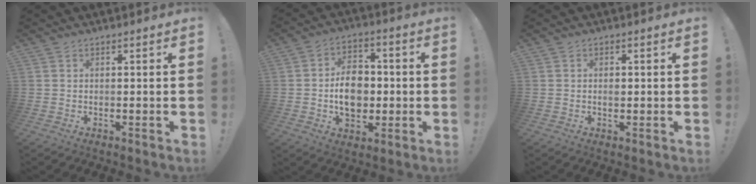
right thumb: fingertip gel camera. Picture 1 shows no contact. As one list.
[{"total": 12.2, "force": [-1.2, 9.0, 8.2], "torque": [-0.140, 0.012, -0.018]}, {"total": 1.2, "force": [-0.2, 0.7, 0.9], "torque": [-0.003, -0.003, -0.008]}]